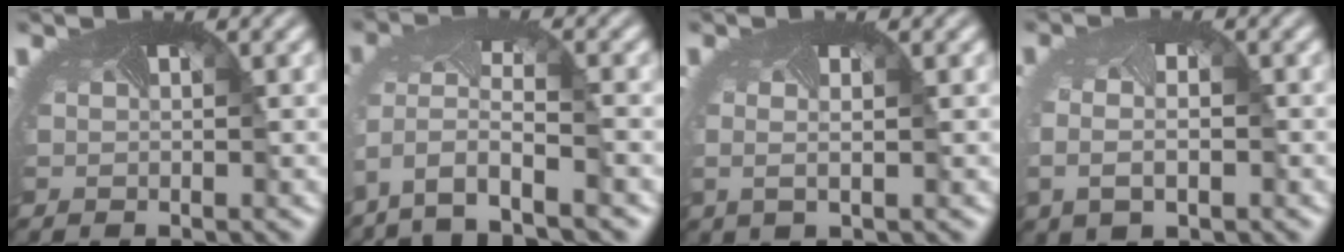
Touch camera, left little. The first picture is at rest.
{"total": 6.4, "force": [-3.7, 2.3, 4.7], "torque": [-0.128, -0.028, -0.060]}
{"total": 0.8, "force": [-0.2, 0.1, 0.8], "torque": [-0.028, -0.009, 0.001]}
{"total": 3.1, "force": [-0.7, 1.9, 2.3], "torque": [-0.069, -0.016, -0.006]}